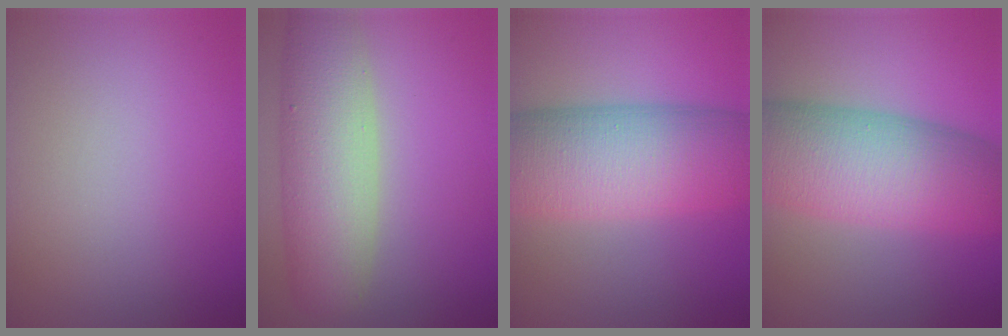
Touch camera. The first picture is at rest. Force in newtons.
{"total": 7.2, "press": 7.2, "slide": 0.3}
{"total": 11.4, "press": 11.4, "slide": 0.4}
{"total": 11.2, "press": 11.2, "slide": 0.3}